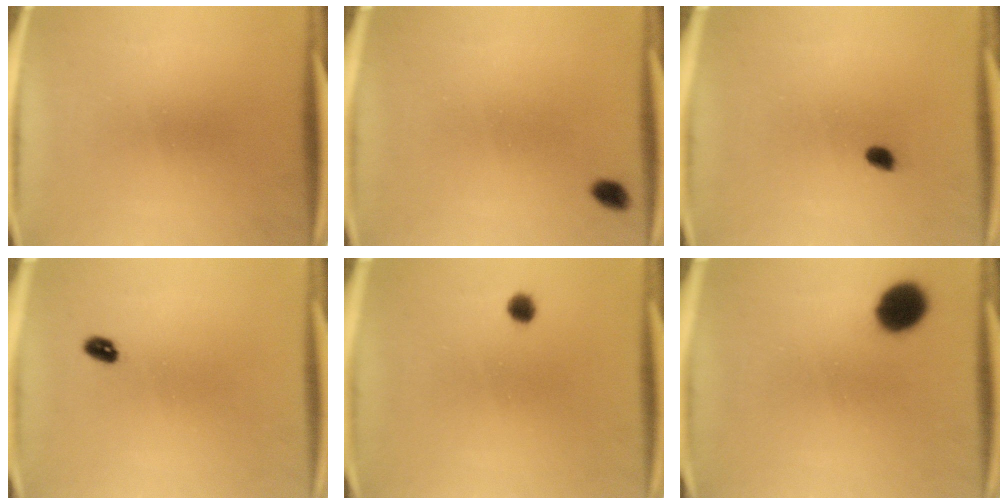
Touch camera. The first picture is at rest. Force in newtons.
{"total": 2.0}
{"total": 1.6}
{"total": 1.9}
{"total": 1.8}
{"total": 8.5}